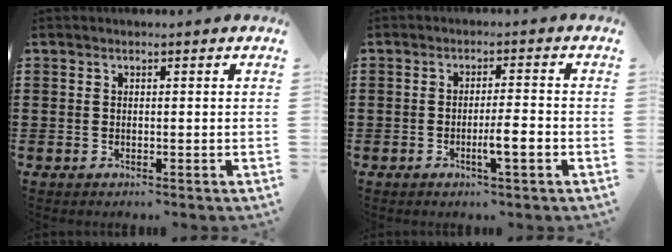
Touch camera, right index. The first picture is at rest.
{"total": 3.9, "force": [-1.6, 0.3, 3.5], "torque": [-0.059, -0.002, -0.028]}